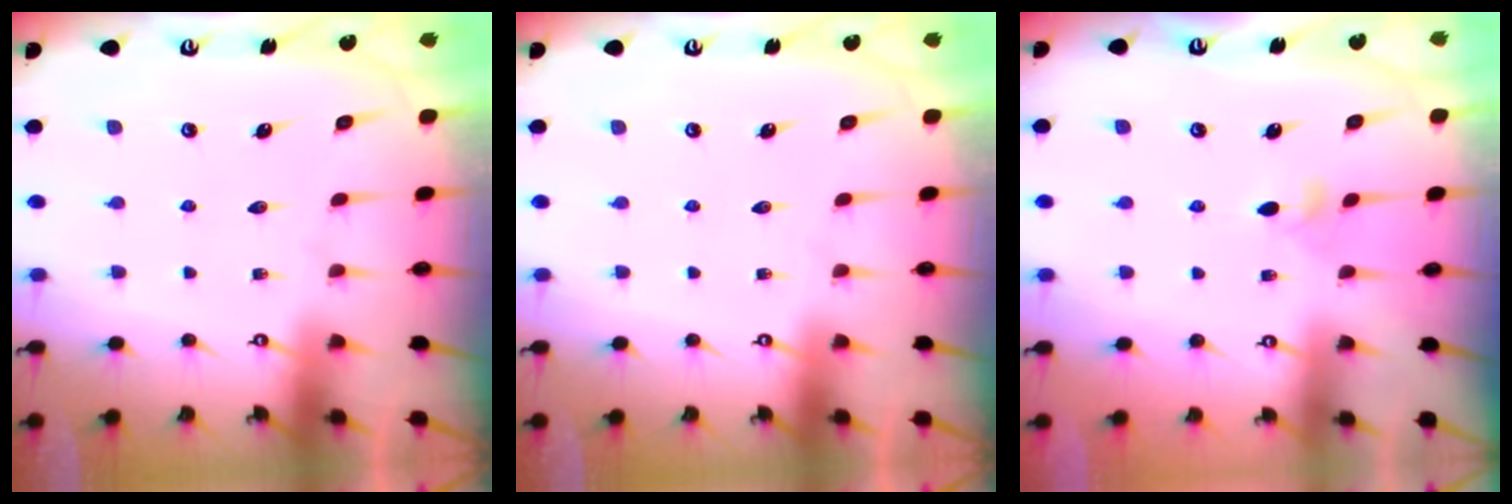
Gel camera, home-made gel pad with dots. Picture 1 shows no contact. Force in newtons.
{"total": 0.0}
{"total": 3.3, "press": 3.2, "slide": 0.9}